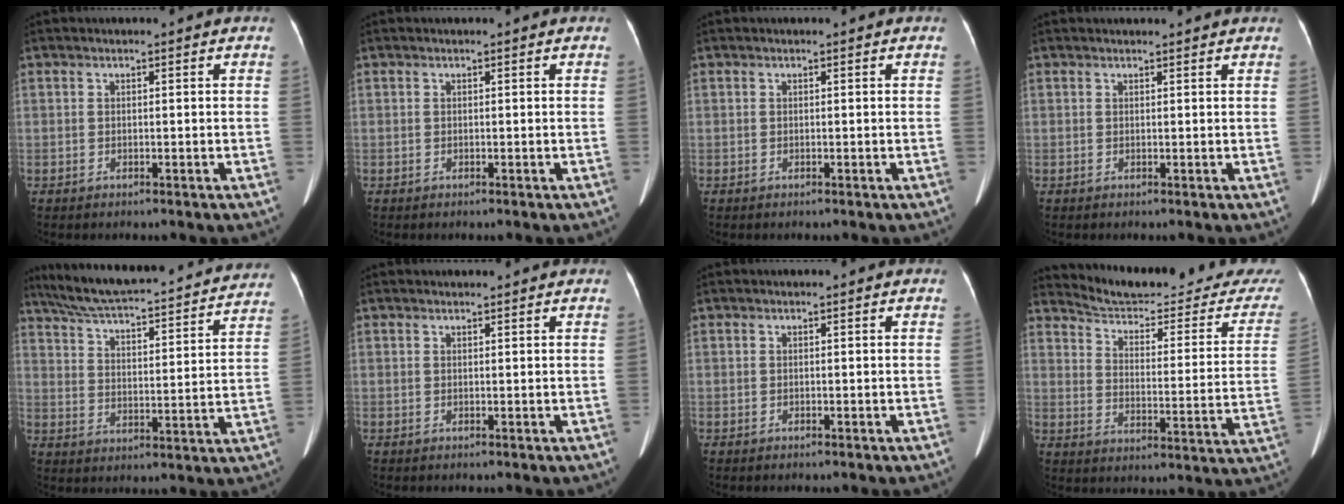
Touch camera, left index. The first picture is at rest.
{"total": 0.0}
{"total": 0.0}
{"total": 3.3, "force": [3.2, 0.2, 0.8], "torque": [-0.011, 0.020, 0.037]}
{"total": 28.6, "force": [25.9, 4.2, 11.4], "torque": [-0.190, -0.028, 0.336]}
{"total": 1.8, "force": [1.7, 0.3, 0.3], "torque": [-0.011, 0.015, 0.024]}
{"total": 0.0}
{"total": 25.1, "force": [24.3, 2.9, 5.5], "torque": [-0.066, -0.102, 0.296]}